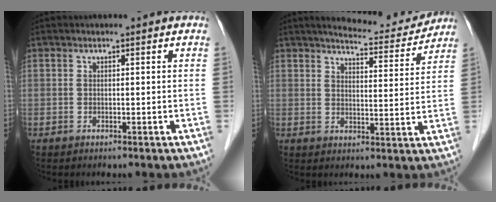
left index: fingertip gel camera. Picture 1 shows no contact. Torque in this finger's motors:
{"motor_torque": [0.20, -0.52, 0.06, 0.01]}